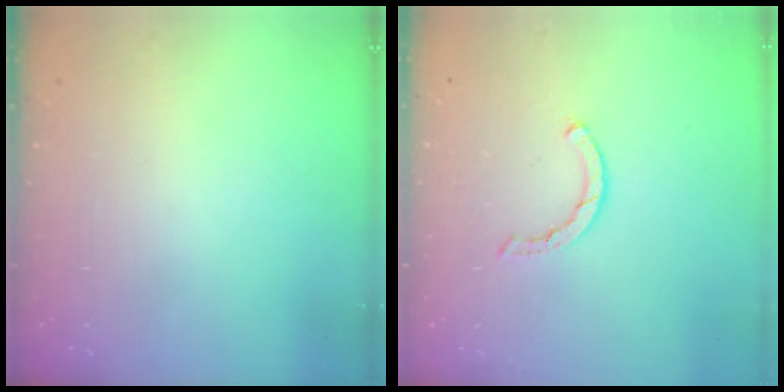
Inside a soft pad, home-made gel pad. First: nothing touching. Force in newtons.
{"total": 2.0, "press": 2.0, "slide": 0.2}